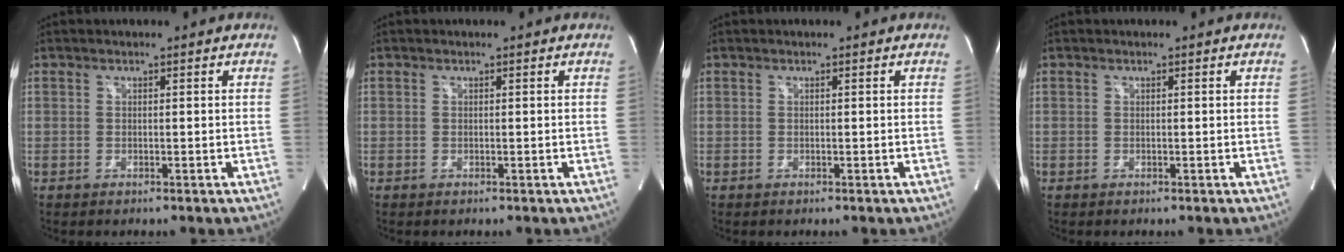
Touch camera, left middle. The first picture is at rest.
{"total": 0.0}
{"total": 0.0}
{"total": 0.0}